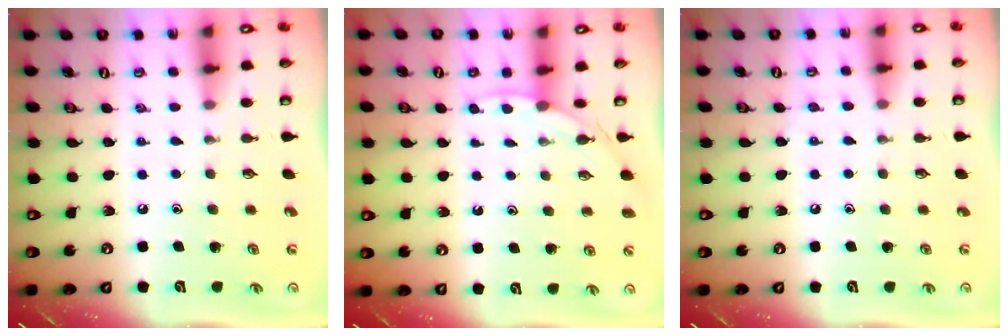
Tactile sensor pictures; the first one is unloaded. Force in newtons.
{"total": 2.9, "press": 2.9, "slide": 0.4}
{"total": 4.1, "press": 4.1, "slide": 0.4}